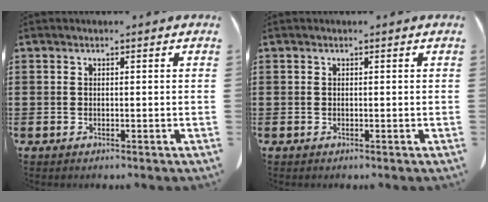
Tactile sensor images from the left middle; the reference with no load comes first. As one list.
[{"total": 0.0}]